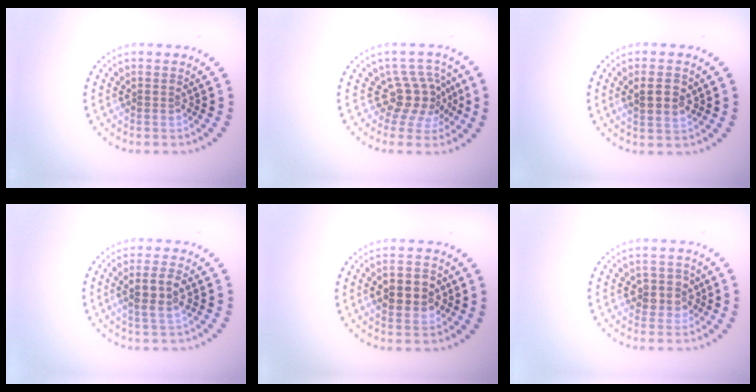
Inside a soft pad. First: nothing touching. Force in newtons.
{"total": 3.6, "press": 2.7, "slide": 2.4}
{"total": 2.8, "press": 2.7, "slide": 0.6}
{"total": 2.9, "press": 2.7, "slide": 0.9}
{"total": 4.8, "press": 4.8, "slide": 0.3}
{"total": 2.5, "press": 2.2, "slide": 1.2}